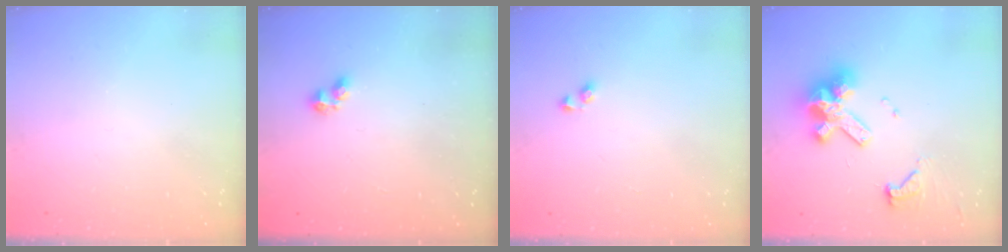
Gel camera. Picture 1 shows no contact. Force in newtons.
{"total": 1.8, "press": 1.7, "slide": 0.5}
{"total": 2.9, "press": 2.7, "slide": 1.1}
{"total": 14.4, "press": 14.4, "slide": 1.3}